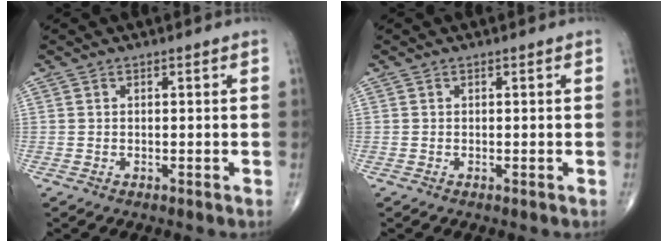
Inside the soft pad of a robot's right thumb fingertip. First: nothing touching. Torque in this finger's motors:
{"motor_torque": [0.21, 0.03, -0.18, -0.10, -0.01]}